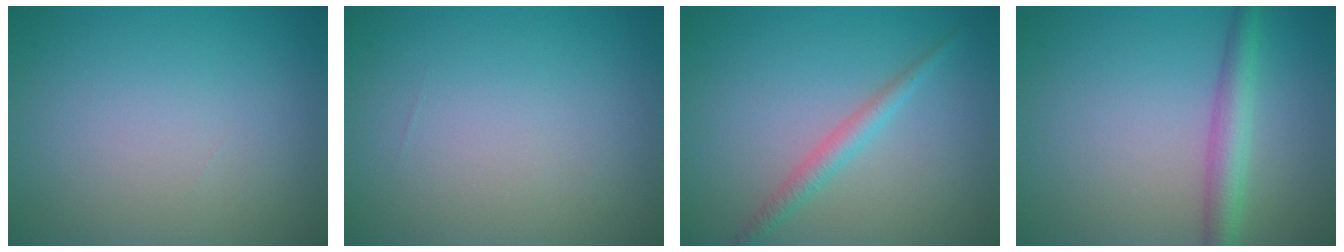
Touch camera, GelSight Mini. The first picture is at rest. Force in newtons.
{"total": 0.0}
{"total": 1.9, "press": 1.9, "slide": 0.1}
{"total": 3.4, "press": 3.4, "slide": 0.2}